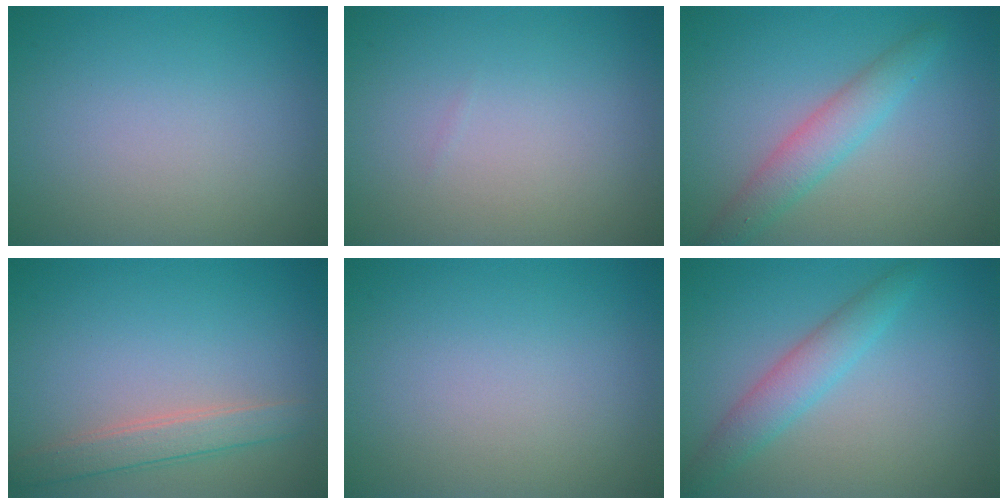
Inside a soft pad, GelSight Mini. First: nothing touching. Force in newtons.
{"total": 0.0}
{"total": 3.2, "press": 3.2, "slide": 0.1}
{"total": 2.6, "press": 2.6, "slide": 0.1}
{"total": 0.0}
{"total": 3.0, "press": 3.0, "slide": 0.1}